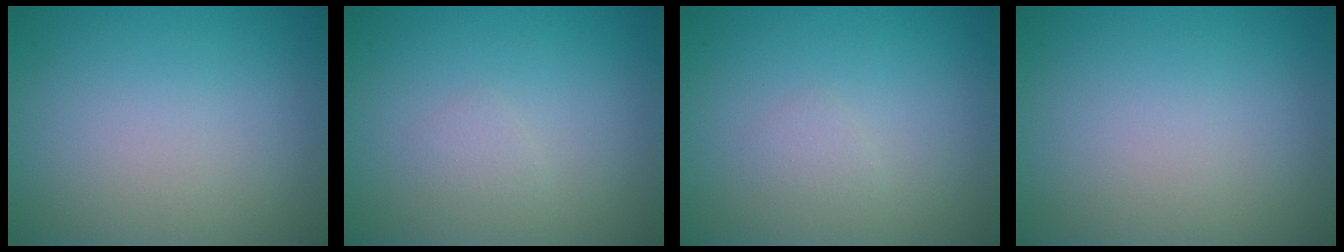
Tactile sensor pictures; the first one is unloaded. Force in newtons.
{"total": 0.8, "press": 0.8, "slide": 0.0}
{"total": 0.8, "press": 0.8, "slide": 0.0}
{"total": 0.0}